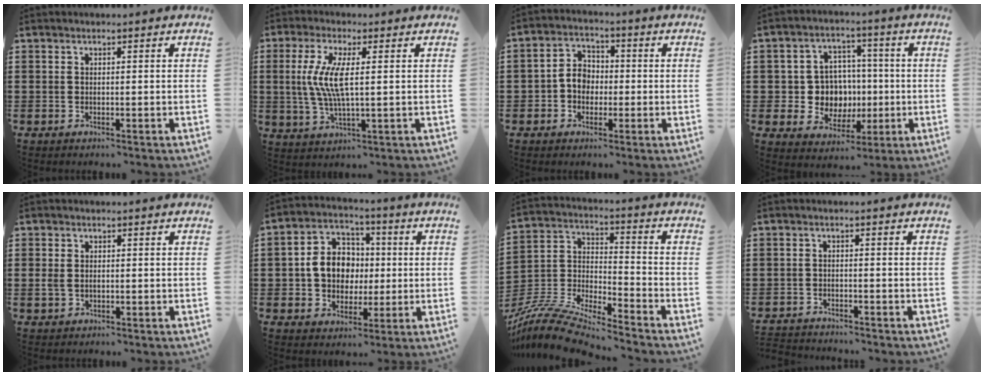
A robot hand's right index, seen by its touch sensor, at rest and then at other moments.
{"total": 7.3, "force": [0.8, 1.5, 7.1], "torque": [-0.162, -0.012, 0.003]}
{"total": 4.5, "force": [-0.9, 3.8, 2.4], "torque": [-0.060, 0.009, -0.023]}
{"total": 7.6, "force": [-0.1, 7.0, 2.8], "torque": [-0.064, 0.010, 0.004]}
{"total": 1.6, "force": [0.0, 1.2, 1.1], "torque": [-0.031, 0.004, -0.004]}
{"total": 8.3, "force": [-0.2, 7.0, 4.3], "torque": [-0.101, 0.020, -0.005]}
{"total": 10.3, "force": [-9.5, 1.2, 3.7], "torque": [-0.087, 0.009, -0.194]}
{"total": 2.0, "force": [-2.0, 0.1, -0.2], "torque": [-0.003, 0.000, -0.044]}